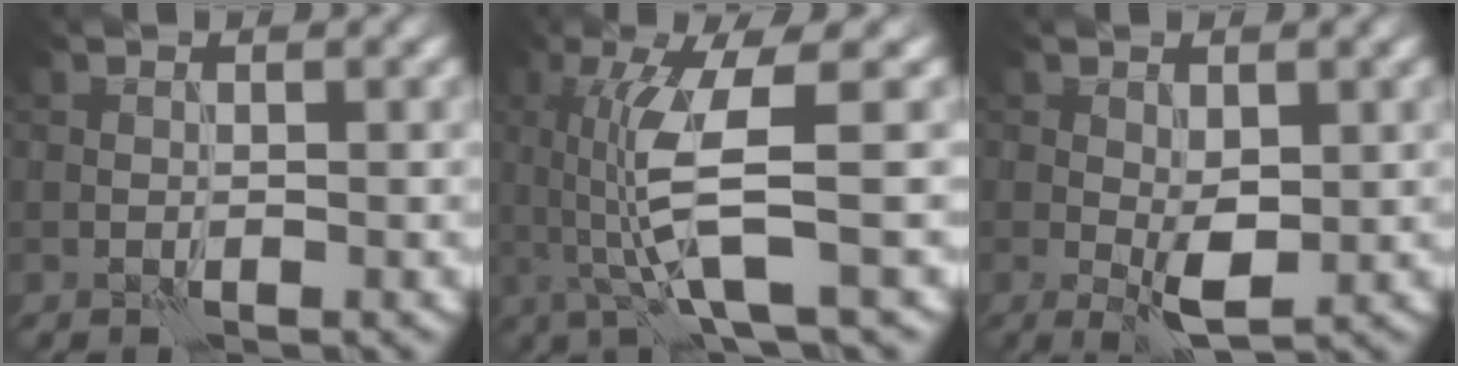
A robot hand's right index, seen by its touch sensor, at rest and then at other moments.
{"total": 7.0, "force": [0.2, 1.3, 6.9], "torque": [-0.136, -0.001, 0.008]}
{"total": 3.0, "force": [-0.1, 1.2, 2.7], "torque": [-0.049, -0.005, 0.002]}